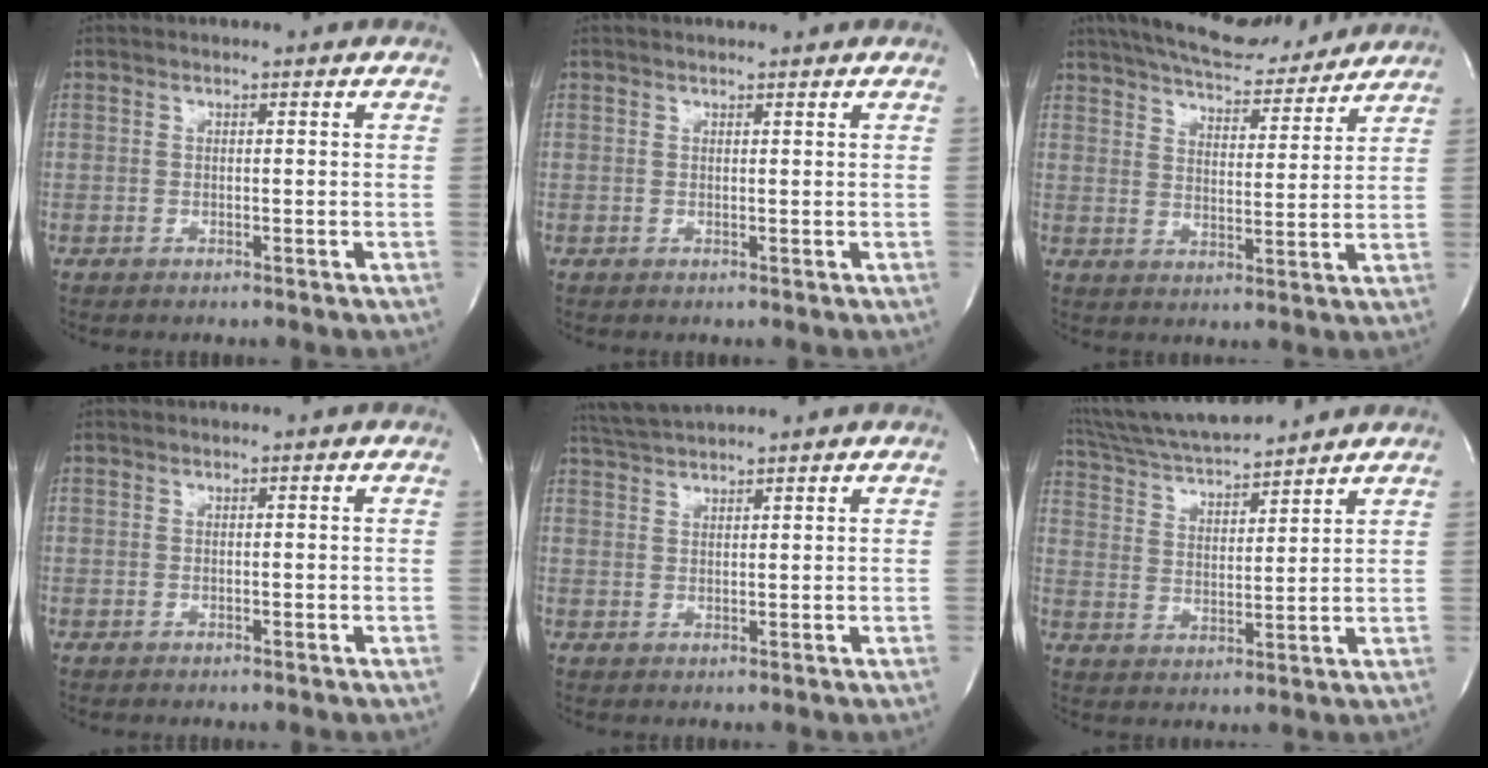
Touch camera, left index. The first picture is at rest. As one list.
[{"total": 0.8, "force": [0.8, 0.1, 0.3], "torque": [-0.012, 0.003, 0.014]}, {"total": 14.0, "force": [12.7, 3.3, 5.0], "torque": [-0.076, 0.011, 0.186]}, {"total": 0.0}, {"total": 4.5, "force": [4.3, -0.6, 1.2], "torque": [-0.029, 0.023, 0.084]}, {"total": 14.3, "force": [13.2, 1.4, 5.5], "torque": [-0.108, 0.020, 0.234]}]